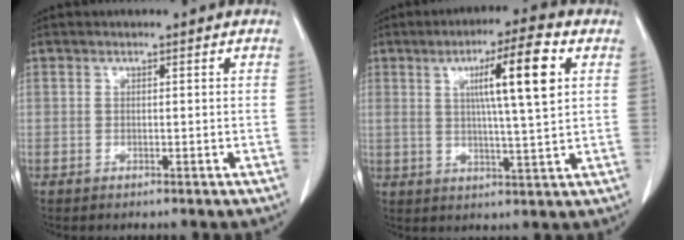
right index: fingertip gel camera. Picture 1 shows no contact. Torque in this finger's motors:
{"motor_torque": [1.56, 0.57, 0.65, 0.17]}